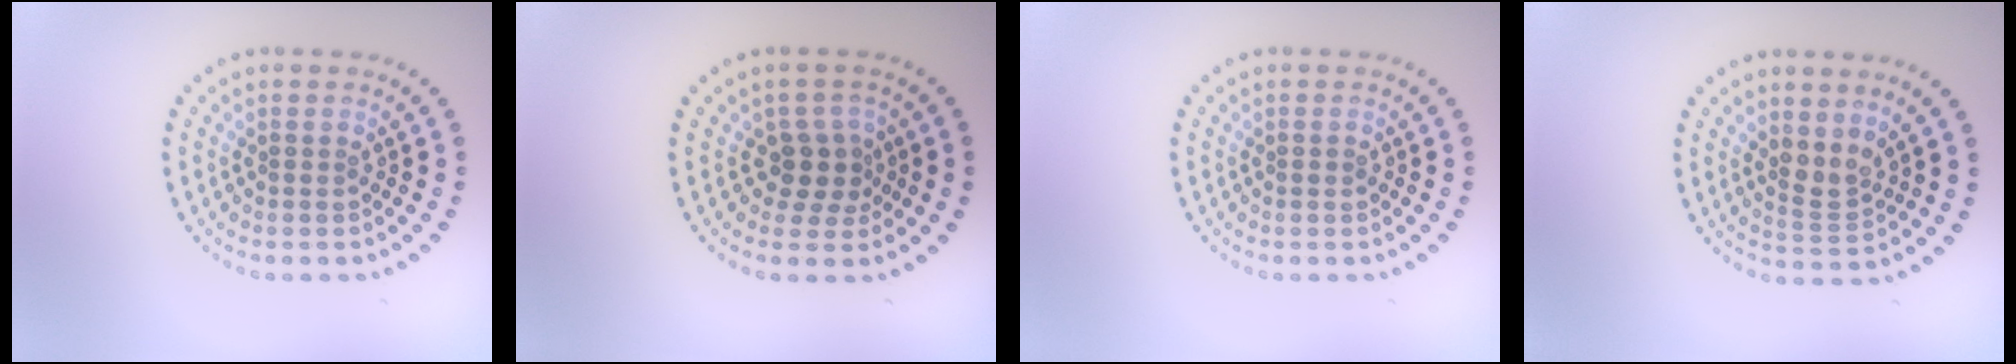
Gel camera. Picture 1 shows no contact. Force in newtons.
{"total": 2.5, "press": 2.1, "slide": 1.4}
{"total": 0.5, "press": 0.5, "slide": 0.2}
{"total": 1.9, "press": 1.5, "slide": 1.2}